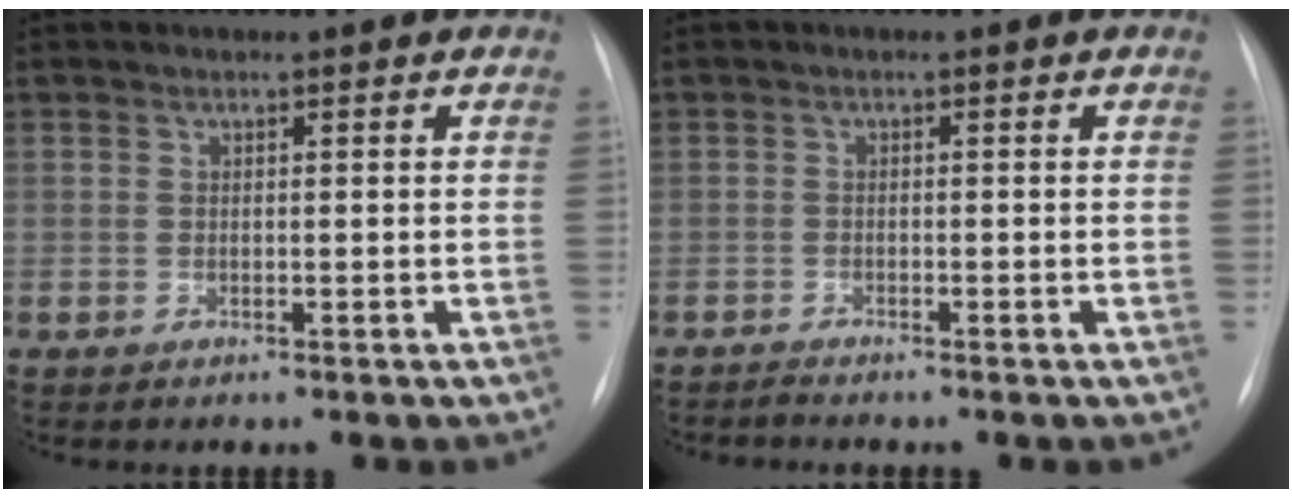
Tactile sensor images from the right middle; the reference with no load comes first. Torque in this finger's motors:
{"motor_torque": [-0.23, -0.08, -0.02, 0.00]}